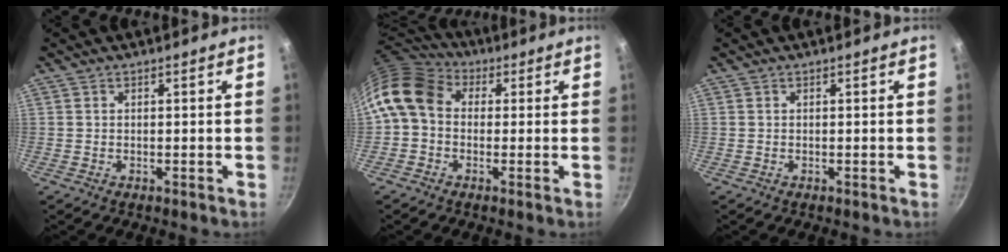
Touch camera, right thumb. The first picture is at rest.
{"total": 11.8, "force": [1.1, 9.2, 7.2], "torque": [-0.129, 0.027, -0.001]}
{"total": 0.0}